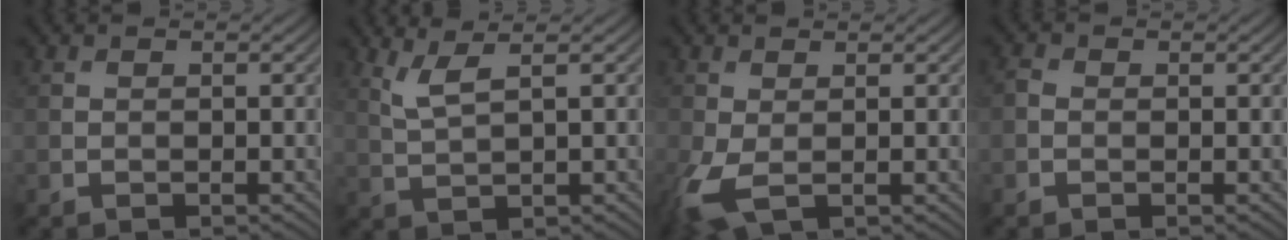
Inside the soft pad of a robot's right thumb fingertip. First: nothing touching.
{"total": 3.0, "force": [1.8, 0.6, 2.4], "torque": [-0.051, 0.004, 0.044]}
{"total": 4.4, "force": [-0.8, 2.2, 3.6], "torque": [-0.106, -0.014, -0.013]}
{"total": 1.0, "force": [-0.3, 0.8, 0.4], "torque": [-0.010, 0.000, -0.010]}